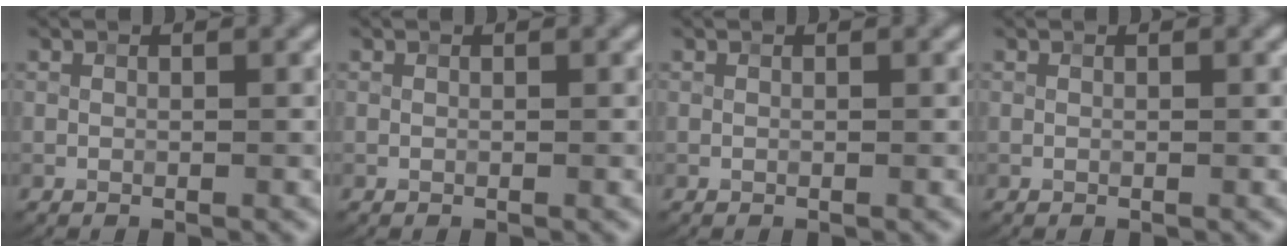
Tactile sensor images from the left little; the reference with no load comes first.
{"total": 0.0}
{"total": 0.0}
{"total": 0.0}